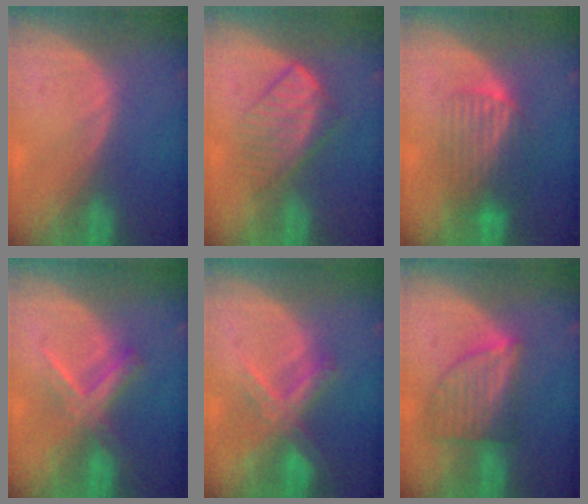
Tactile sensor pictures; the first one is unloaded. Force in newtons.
{"total": 6.8, "press": 6.1, "slide": 3.0}
{"total": 6.4, "press": 6.3, "slide": 1.1}
{"total": 5.5, "press": 5.5, "slide": 1.0}
{"total": 7.3, "press": 6.2, "slide": 3.8}
{"total": 7.2, "press": 6.6, "slide": 2.8}